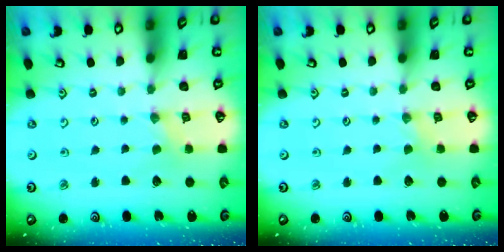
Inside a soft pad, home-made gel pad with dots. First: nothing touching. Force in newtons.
{"total": 1.2, "press": 1.2, "slide": 0.3}